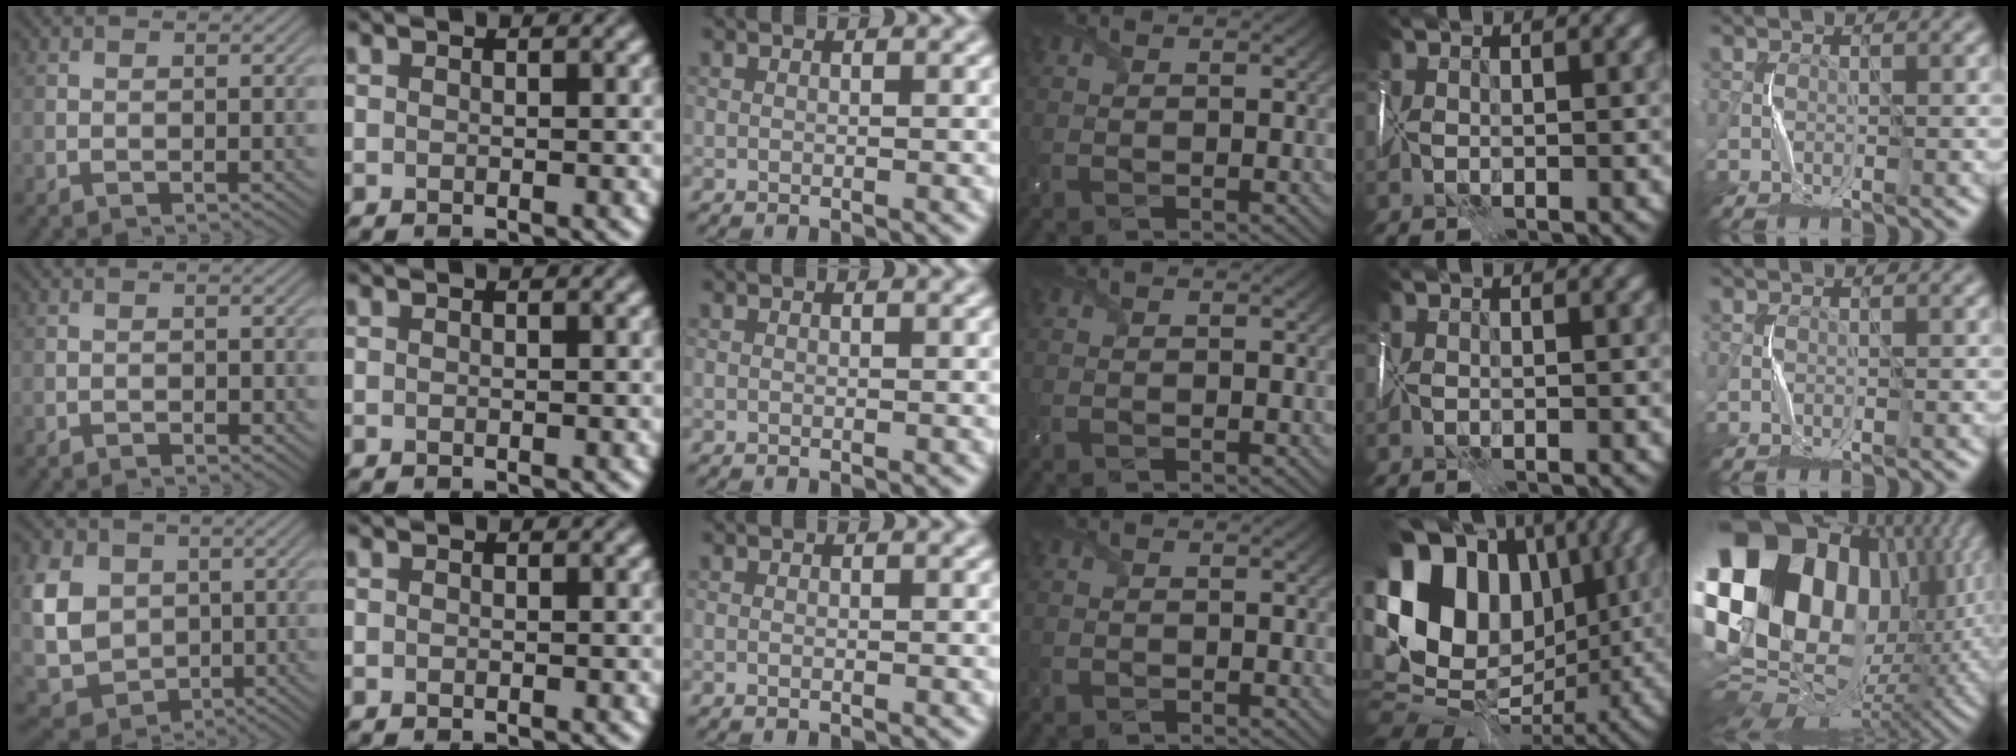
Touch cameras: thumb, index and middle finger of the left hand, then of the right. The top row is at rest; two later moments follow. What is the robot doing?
{"motion": "wrap", "object": "scarf"}